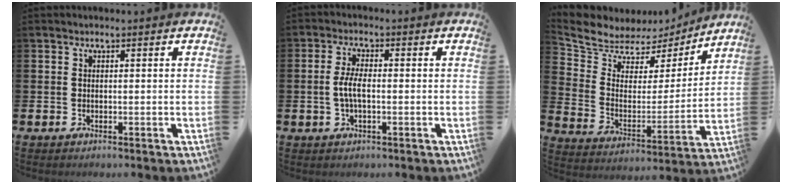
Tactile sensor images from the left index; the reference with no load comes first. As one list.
[{"total": 3.7, "force": [-0.4, 1.4, 3.4], "torque": [-0.069, 0.003, -0.011]}, {"total": 7.0, "force": [6.3, 3.0, 0.4], "torque": [-0.060, -0.046, 0.109]}]